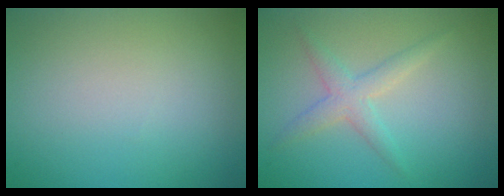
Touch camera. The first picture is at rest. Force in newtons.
{"total": 2.4, "press": 2.4, "slide": 0.0}